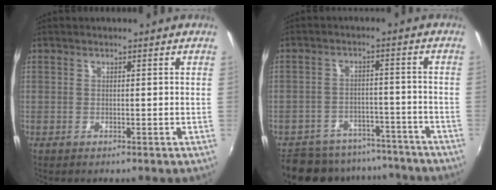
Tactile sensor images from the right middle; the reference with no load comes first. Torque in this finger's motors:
{"motor_torque": [1.00, -1.14, 0.20, 0.08]}